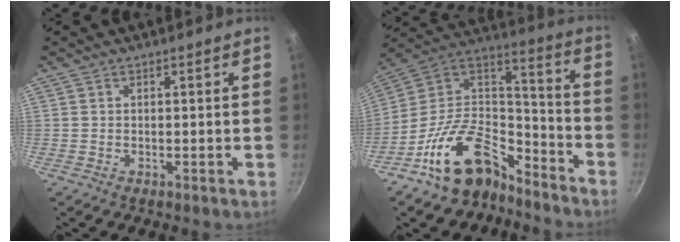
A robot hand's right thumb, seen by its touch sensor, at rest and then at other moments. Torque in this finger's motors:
{"motor_torque": [1.00, -0.32, 1.35, -1.41, 0.41]}